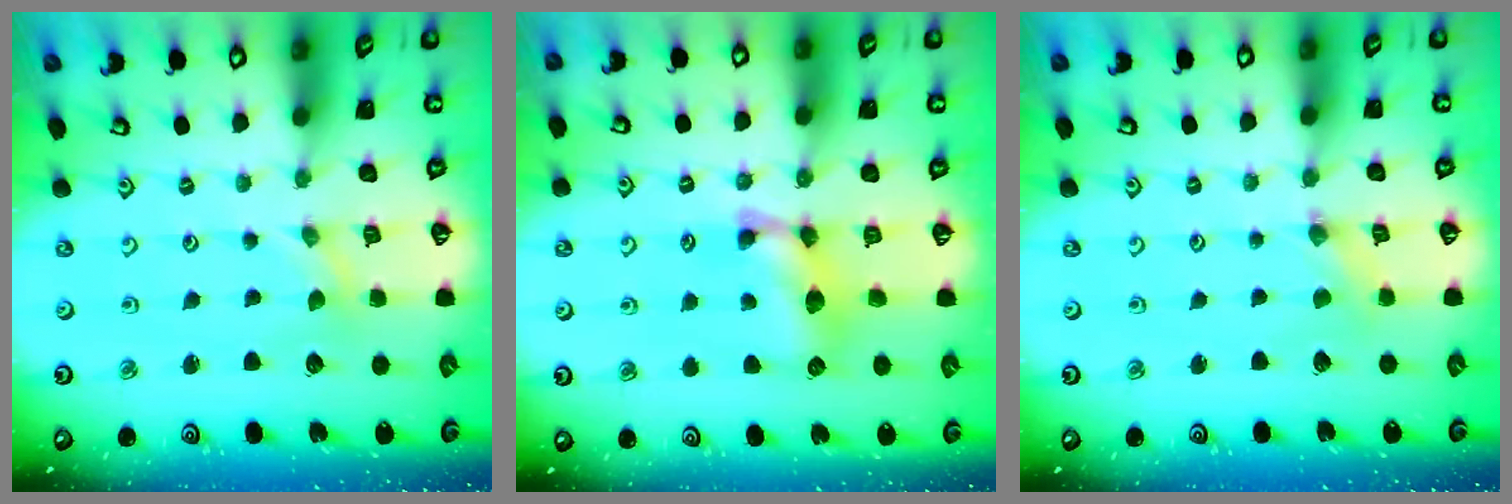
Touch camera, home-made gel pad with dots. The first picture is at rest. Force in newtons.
{"total": 11.3, "press": 11.2, "slide": 0.4}
{"total": 0.0}